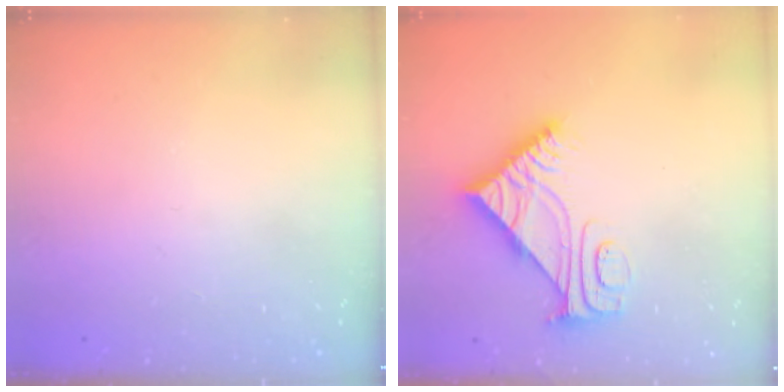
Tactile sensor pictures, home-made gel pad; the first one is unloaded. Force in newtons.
{"total": 8.7, "press": 8.7, "slide": 0.8}